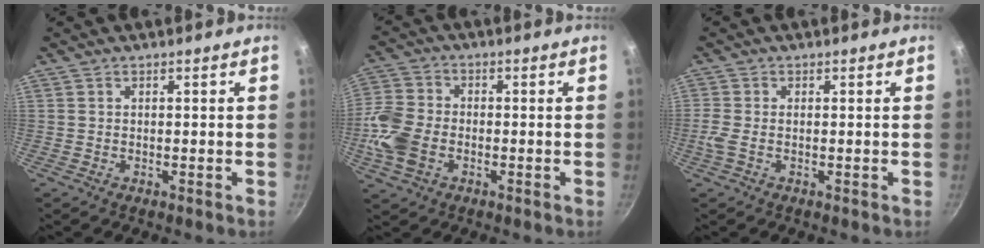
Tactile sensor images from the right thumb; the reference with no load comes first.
{"total": 11.8, "force": [-3.2, 8.4, 7.7], "torque": [-0.162, 0.016, -0.075]}
{"total": 2.8, "force": [-0.4, 1.4, 2.3], "torque": [-0.059, 0.002, -0.012]}